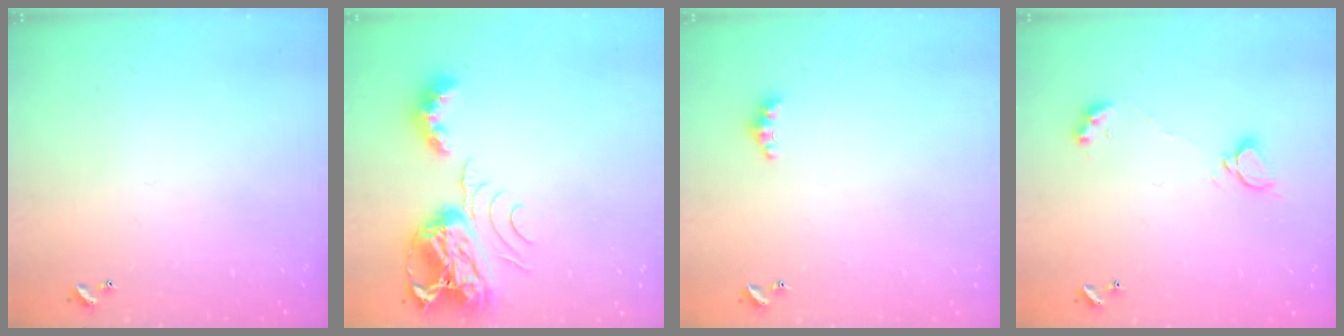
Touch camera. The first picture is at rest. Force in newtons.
{"total": 7.9, "press": 7.8, "slide": 1.1}
{"total": 2.8, "press": 2.8, "slide": 0.6}
{"total": 2.8, "press": 2.8, "slide": 0.3}